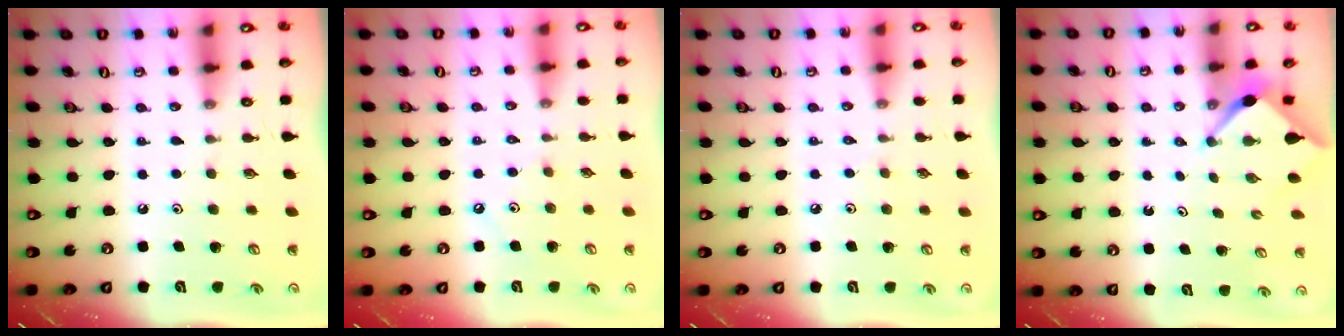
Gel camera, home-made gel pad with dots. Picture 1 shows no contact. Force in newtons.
{"total": 2.7, "press": 2.6, "slide": 0.5}
{"total": 2.5, "press": 2.5, "slide": 0.5}
{"total": 2.5, "press": 2.4, "slide": 0.3}